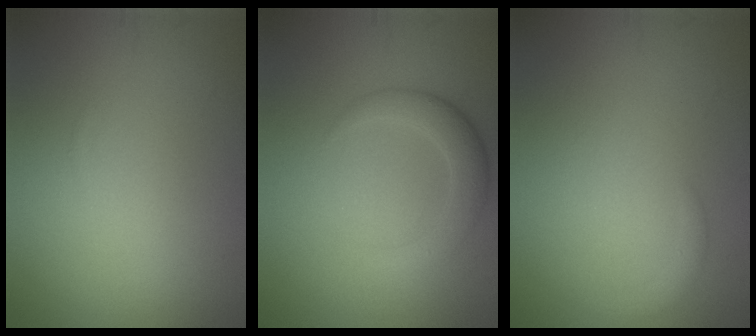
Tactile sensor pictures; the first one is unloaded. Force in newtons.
{"total": 2.8, "press": 2.8, "slide": 0.1}
{"total": 1.1, "press": 1.1, "slide": 0.1}